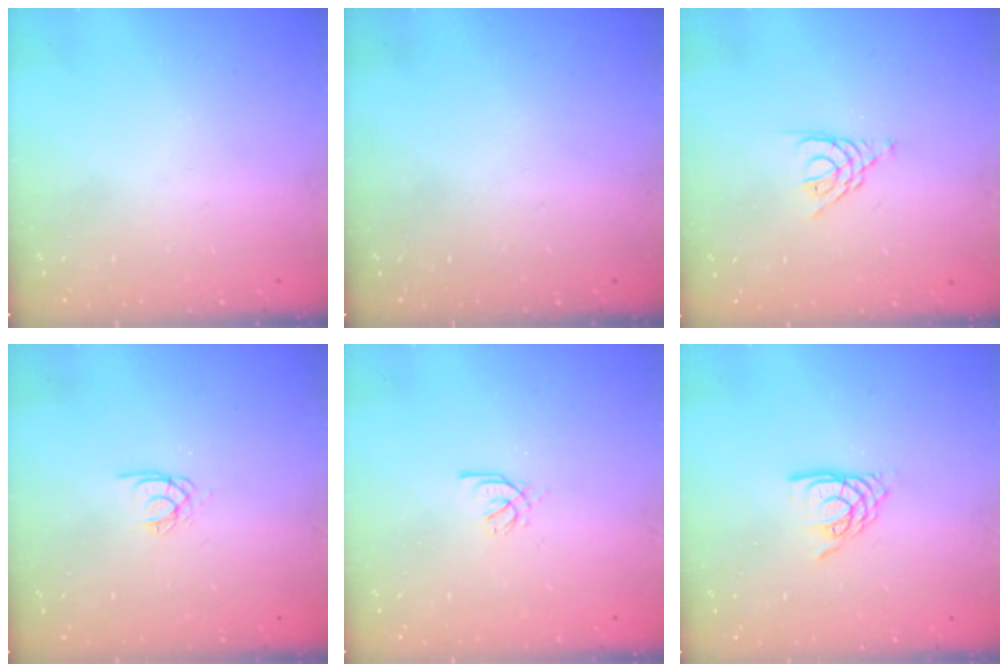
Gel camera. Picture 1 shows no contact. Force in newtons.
{"total": 0.0}
{"total": 3.3, "press": 3.2, "slide": 0.5}
{"total": 2.5, "press": 2.5, "slide": 0.1}
{"total": 1.7, "press": 1.6, "slide": 0.5}
{"total": 7.9, "press": 7.9, "slide": 0.6}